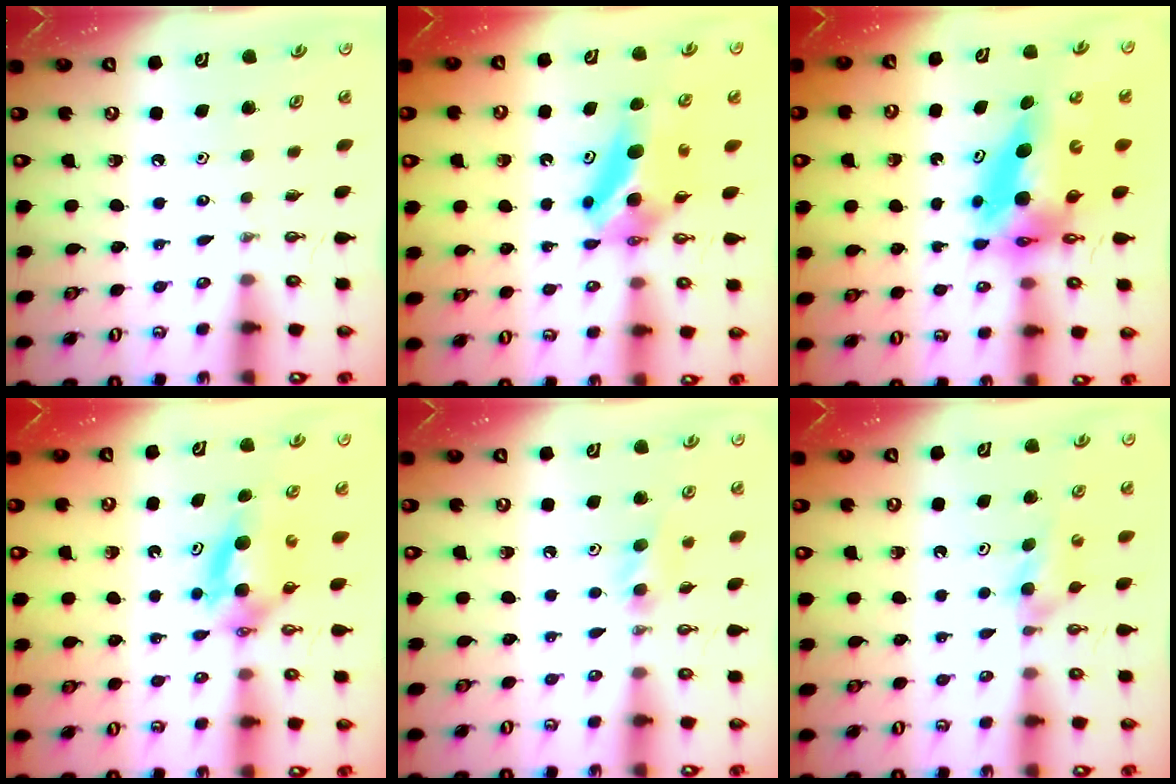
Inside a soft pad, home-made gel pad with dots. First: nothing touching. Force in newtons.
{"total": 7.0, "press": 5.9, "slide": 3.7}
{"total": 10.0, "press": 9.9, "slide": 0.8}
{"total": 6.4, "press": 6.1, "slide": 2.0}
{"total": 7.5, "press": 6.6, "slide": 3.5}
{"total": 4.5, "press": 4.4, "slide": 0.9}